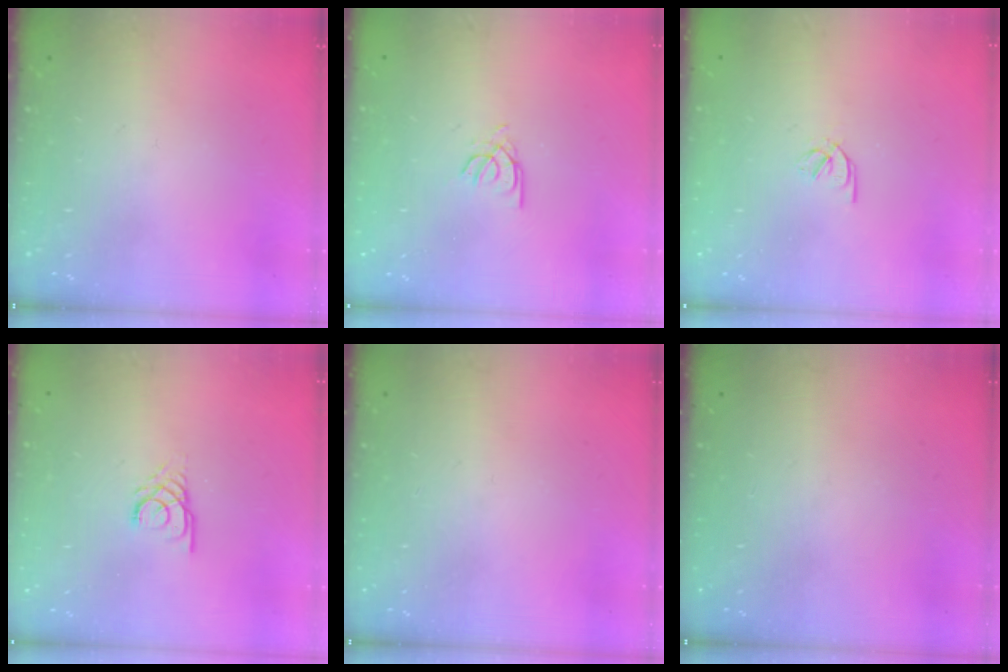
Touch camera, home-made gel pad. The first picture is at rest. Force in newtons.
{"total": 2.6, "press": 2.6, "slide": 0.2}
{"total": 1.9, "press": 1.9, "slide": 0.3}
{"total": 2.9, "press": 2.9, "slide": 0.3}
{"total": 0.0}
{"total": 0.0}